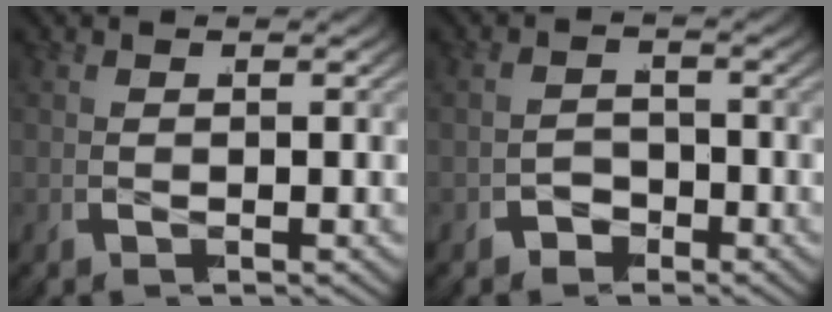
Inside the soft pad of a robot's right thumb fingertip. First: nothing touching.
{"total": 2.7, "force": [-1.6, 2.0, 0.9], "torque": [-0.008, -0.002, -0.028]}